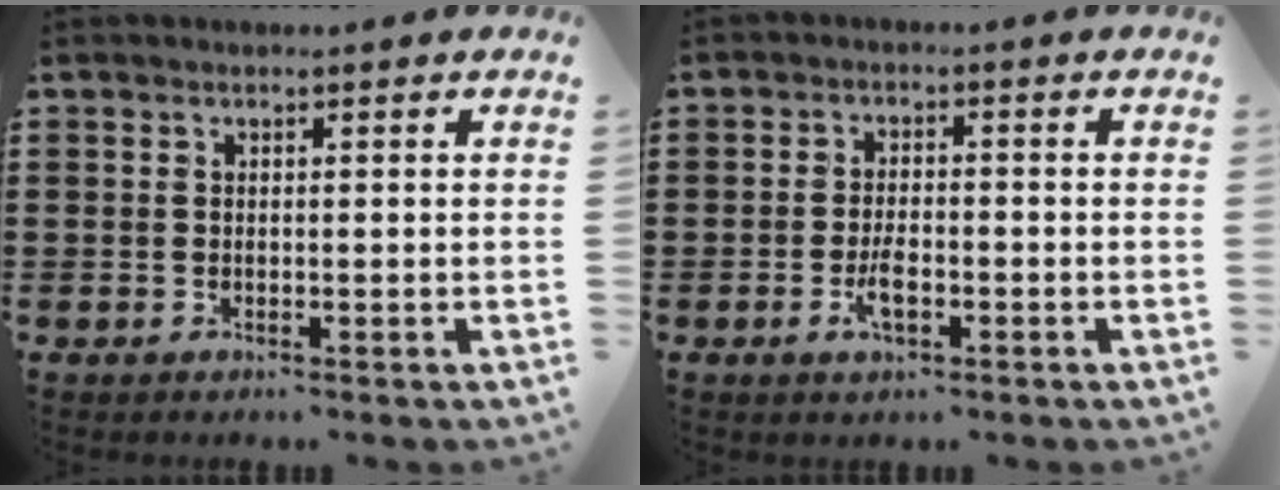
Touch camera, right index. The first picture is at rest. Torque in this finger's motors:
{"motor_torque": [1.37, 0.77, 0.27, 0.08]}